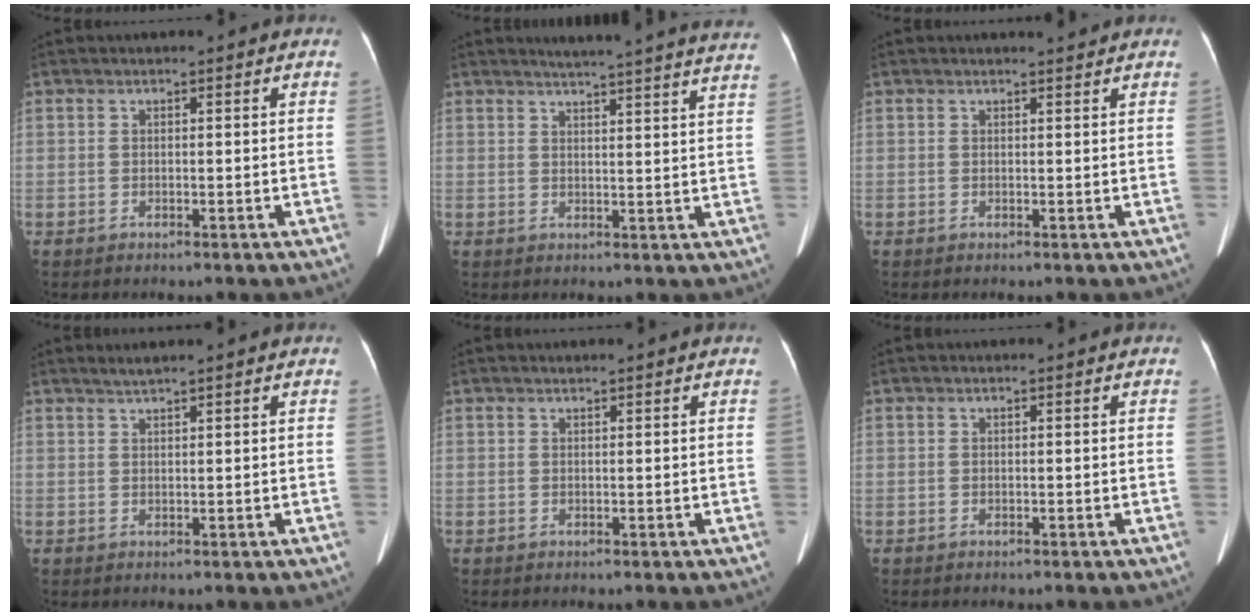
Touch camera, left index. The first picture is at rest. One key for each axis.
{"total": 19.8, "fx": 18.5, "fy": -0.5, "fz": 6.8, "tx": -0.094, "ty": -0.051, "tz": 0.212}
{"total": 0.8, "fx": 0.8, "fy": -0.2, "fz": 0.0, "tx": -0.007, "ty": -0.006, "tz": 0.014}
{"total": 1.7, "fx": 1.4, "fy": -0.4, "fz": 0.7, "tx": -0.017, "ty": 0.006, "tz": 0.032}
{"total": 0.0}
{"total": 0.0}